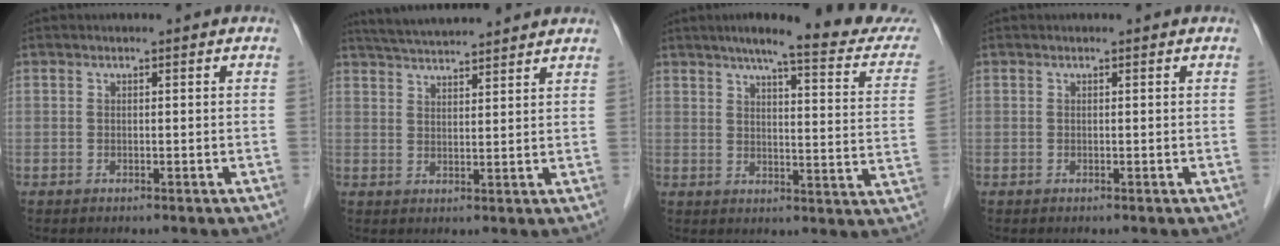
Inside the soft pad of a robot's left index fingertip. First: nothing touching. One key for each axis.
{"total": 10.5, "fx": 9.7, "fy": 0.5, "fz": 3.8, "tx": -0.071, "ty": 0.032, "tz": 0.145}
{"total": 19.1, "fx": 16.5, "fy": 1.4, "fz": 9.6, "tx": -0.116, "ty": -0.026, "tz": 0.194}
{"total": 0.0}